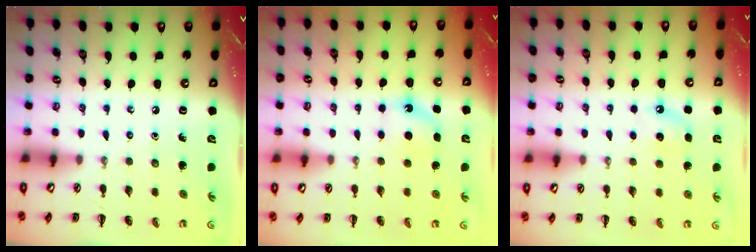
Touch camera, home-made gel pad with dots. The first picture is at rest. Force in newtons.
{"total": 5.8, "press": 5.4, "slide": 1.9}
{"total": 5.3, "press": 5.0, "slide": 1.5}